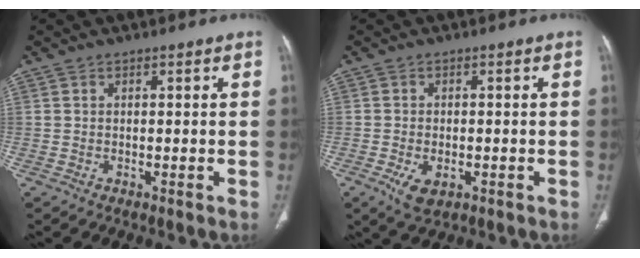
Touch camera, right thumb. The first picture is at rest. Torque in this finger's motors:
{"motor_torque": [-0.10, 0.13, -0.03, 0.32, 0.00]}